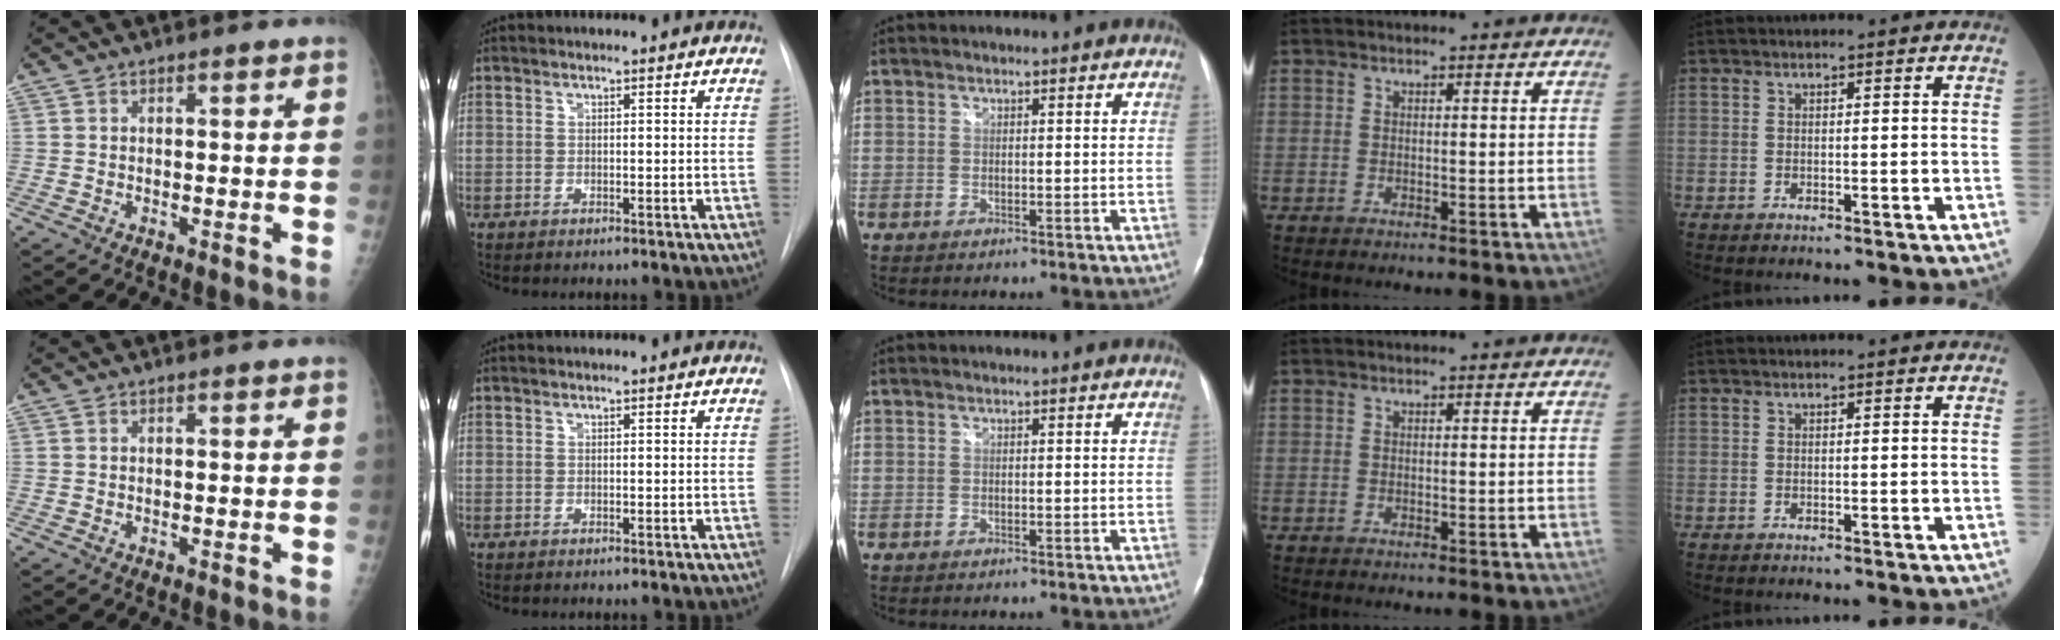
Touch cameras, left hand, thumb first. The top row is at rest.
{}